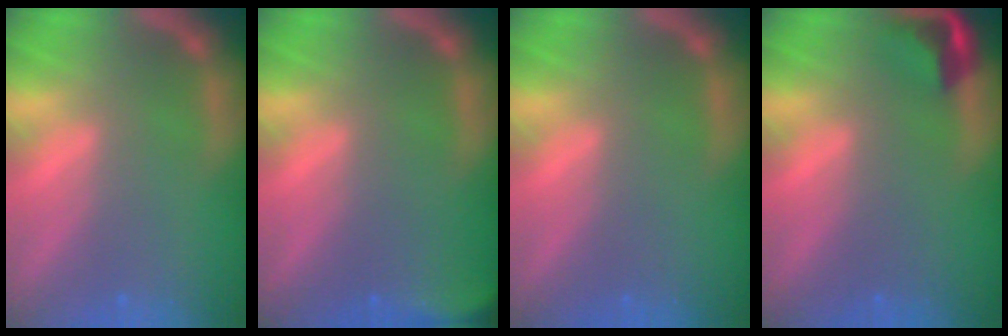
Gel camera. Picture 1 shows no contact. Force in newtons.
{"total": 4.4}
{"total": 0.0}
{"total": 2.9}